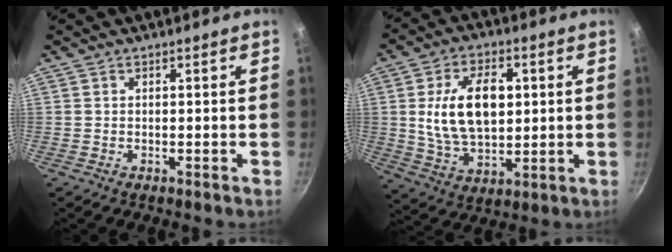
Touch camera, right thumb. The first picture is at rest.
{"total": 15.3, "force": [2.1, 9.3, 11.9], "torque": [-0.182, -0.004, 0.040]}